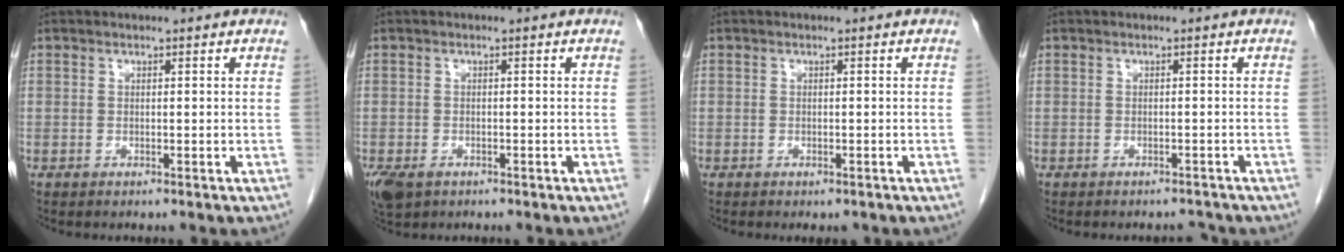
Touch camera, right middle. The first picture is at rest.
{"total": 4.6, "force": [-2.7, 2.8, 2.4], "torque": [-0.051, -0.009, -0.042]}
{"total": 1.0, "force": [-0.6, 0.7, 0.3], "torque": [-0.005, 0.001, -0.005]}
{"total": 2.1, "force": [-2.0, 0.6, -0.1], "torque": [0.005, -0.003, -0.026]}